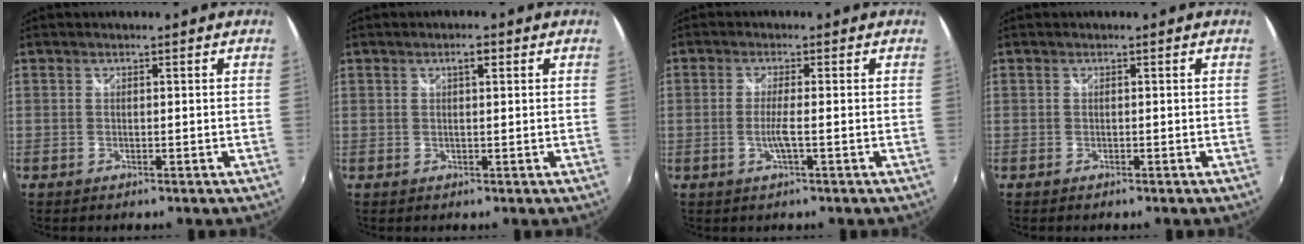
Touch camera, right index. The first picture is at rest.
{"total": 1.7, "force": [0.8, 0.6, 1.3], "torque": [-0.020, 0.004, 0.013]}
{"total": 3.0, "force": [-0.9, -0.2, 2.9], "torque": [-0.056, -0.005, -0.019]}
{"total": 0.0}